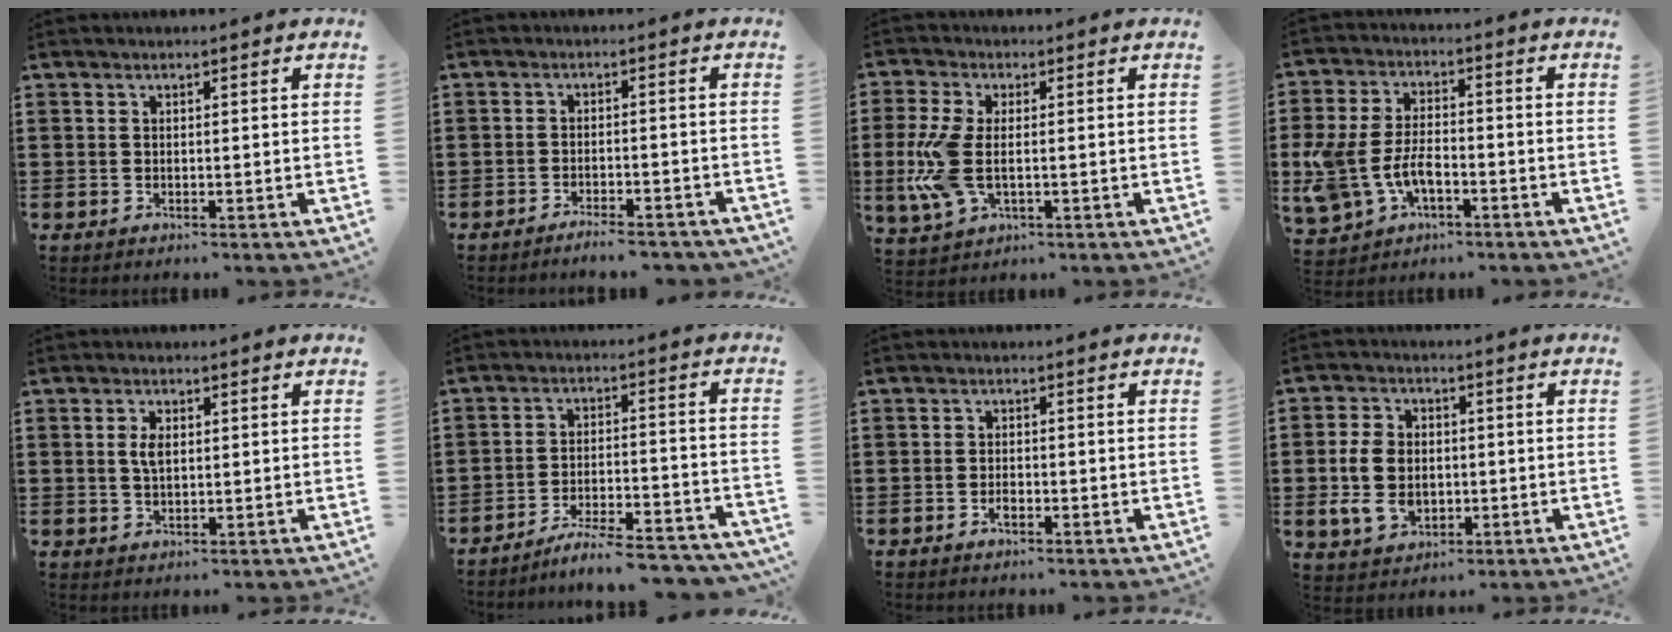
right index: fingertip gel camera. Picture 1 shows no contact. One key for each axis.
{"total": 2.9, "fx": -2.8, "fy": 0.1, "fz": 0.8, "tx": -0.015, "ty": 0.002, "tz": -0.057}
{"total": 8.1, "fx": -0.7, "fy": 3.9, "fz": 7.1, "tx": -0.172, "ty": -0.012, "tz": -0.014}
{"total": 8.2, "fx": -2.4, "fy": 4.9, "fz": 6.1, "tx": -0.154, "ty": 0.002, "tz": -0.051}
{"total": 2.8, "fx": 0.5, "fy": 1.3, "fz": 2.4, "tx": -0.051, "ty": 0.007, "tz": 0.008}
{"total": 6.7, "fx": -6.2, "fy": 0.2, "fz": 2.6, "tx": -0.036, "ty": 0.005, "tz": -0.116}
{"total": 1.4, "fx": -0.7, "fy": 0.7, "fz": 1.0, "tx": -0.020, "ty": -0.002, "tz": -0.013}
{"total": 7.6, "fx": -0.7, "fy": 5.8, "fz": 4.8, "tx": -0.131, "ty": 0.005, "tz": -0.020}